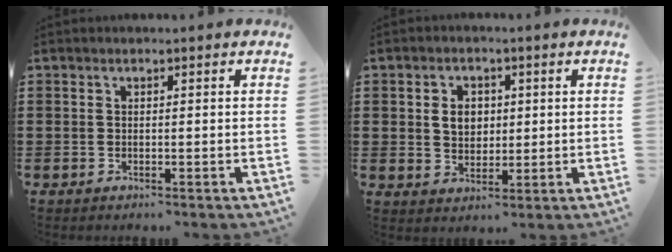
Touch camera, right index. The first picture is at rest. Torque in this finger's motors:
{"motor_torque": [0.13, -0.04, 0.38, 0.06]}